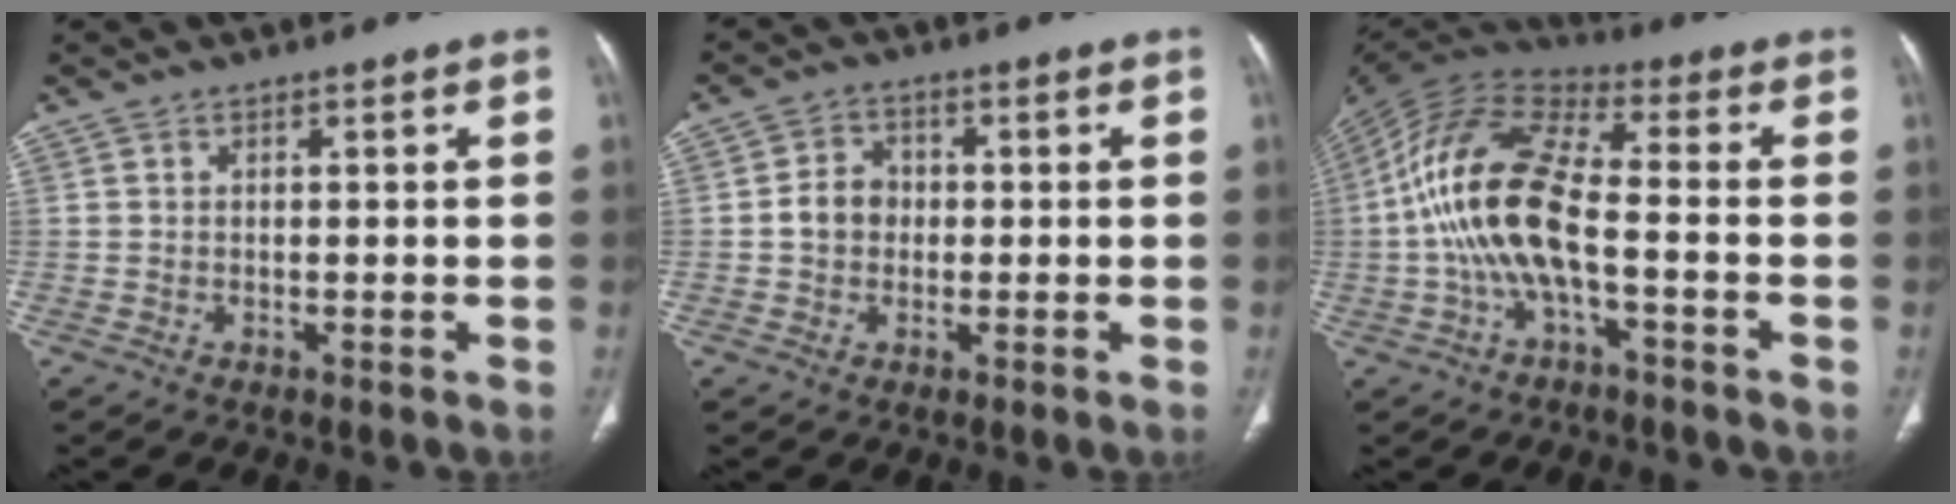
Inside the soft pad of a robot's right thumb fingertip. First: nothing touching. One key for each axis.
{"total": 4.9, "fx": -0.3, "fy": 4.2, "fz": 2.5, "tx": -0.029, "ty": 0.013, "tz": -0.011}
{"total": 15.9, "fx": -2.7, "fy": 6.5, "fz": 14.3, "tx": -0.297, "ty": 0.040, "tz": -0.057}